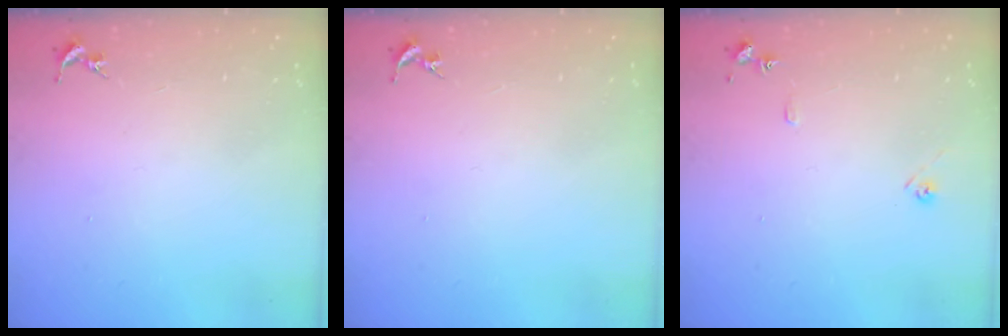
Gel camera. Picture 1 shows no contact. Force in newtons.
{"total": 0.0}
{"total": 6.9, "press": 6.9, "slide": 0.7}